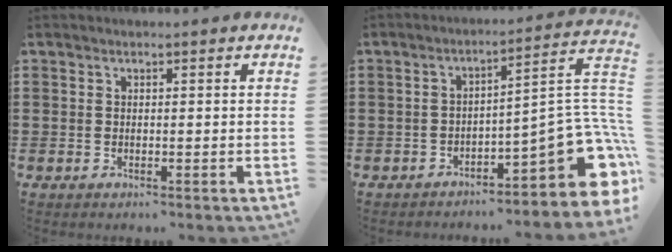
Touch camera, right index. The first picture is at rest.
{"total": 9.5, "force": [-4.0, 3.0, 8.0], "torque": [-0.105, -0.012, -0.076]}